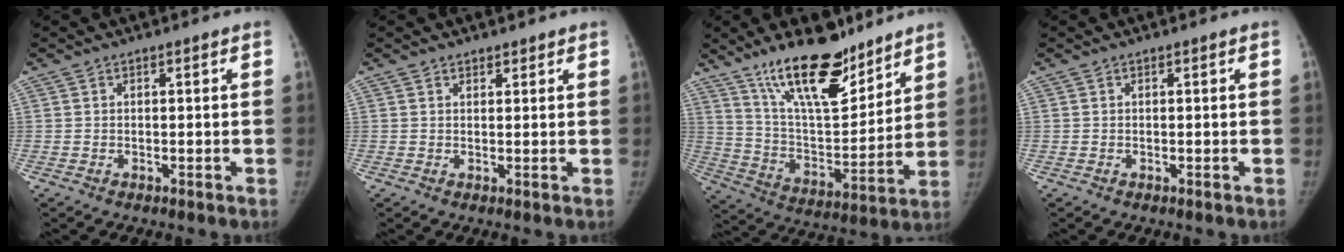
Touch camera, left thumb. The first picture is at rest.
{"total": 1.3, "force": [1.1, 0.8, 0.1], "torque": [0.016, -0.006, 0.011]}
{"total": 20.3, "force": [14.5, 7.3, 12.2], "torque": [-0.161, -0.086, 0.255]}
{"total": 0.0}